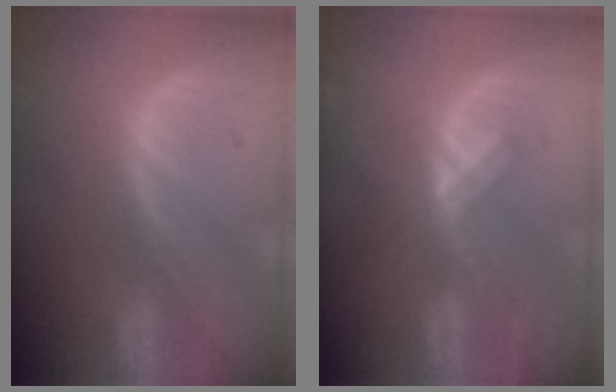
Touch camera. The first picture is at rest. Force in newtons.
{"total": 5.2, "press": 5.1, "slide": 1.0}